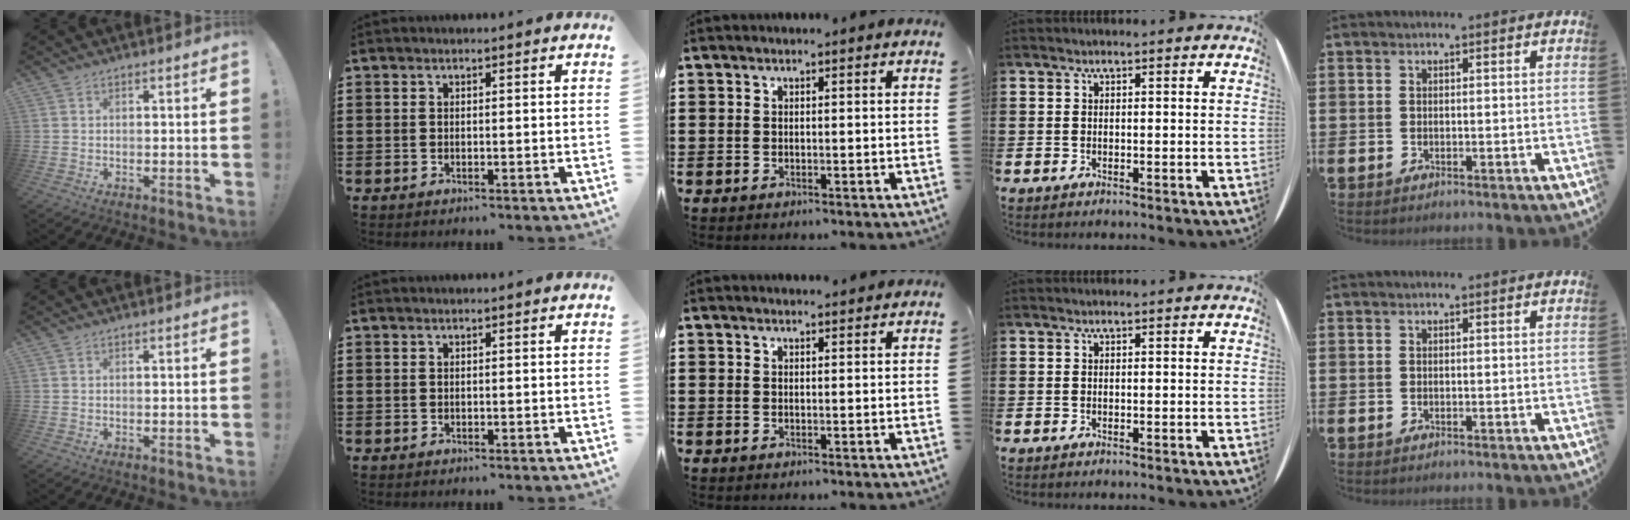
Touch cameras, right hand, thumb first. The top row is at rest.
{"middle": {"total": 1.0, "force": [1.0, 0.0, 0.1], "torque": [0.003, -0.004, 0.017]}}